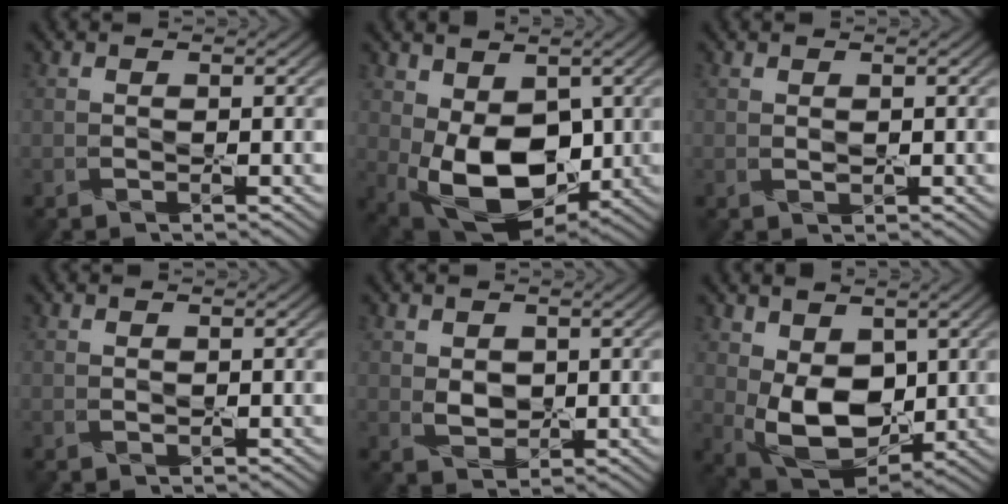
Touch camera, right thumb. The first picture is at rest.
{"total": 11.6, "force": [-0.2, 7.6, 8.7], "torque": [-0.184, -0.026, 0.007]}
{"total": 0.5, "force": [0.4, 0.3, 0.2], "torque": [-0.006, -0.001, 0.010]}
{"total": 0.0}
{"total": 2.4, "force": [0.9, 1.9, 1.2], "torque": [-0.032, -0.002, 0.023]}
{"total": 9.5, "force": [1.0, 6.4, 6.9], "torque": [-0.158, -0.013, 0.025]}